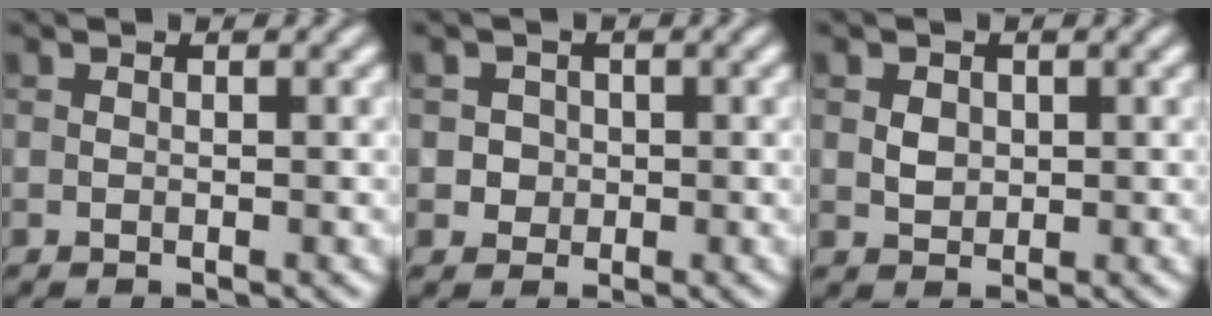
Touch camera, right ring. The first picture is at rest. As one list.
[{"total": 1.6, "force": [0.1, 1.6, 0.4], "torque": [0.012, 0.000, 0.007]}, {"total": 1.5, "force": [0.3, 1.2, 0.8], "torque": [-0.016, 0.000, 0.005]}]